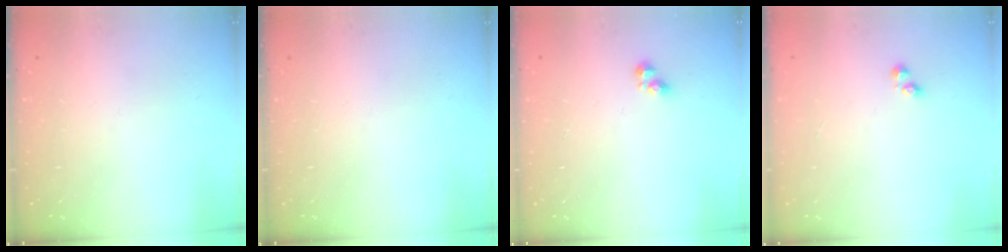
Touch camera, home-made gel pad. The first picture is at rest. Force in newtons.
{"total": 0.0}
{"total": 3.2, "press": 3.1, "slide": 0.4}
{"total": 1.6, "press": 1.5, "slide": 0.4}